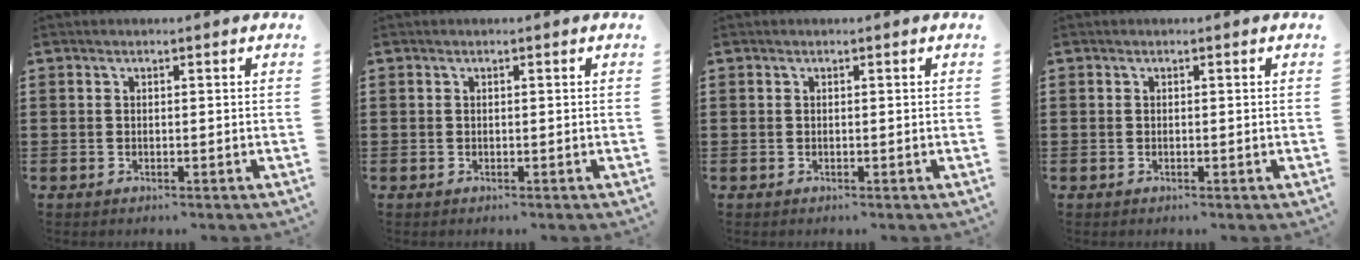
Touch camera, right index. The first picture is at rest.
{"total": 0.0}
{"total": 0.0}
{"total": 0.0}